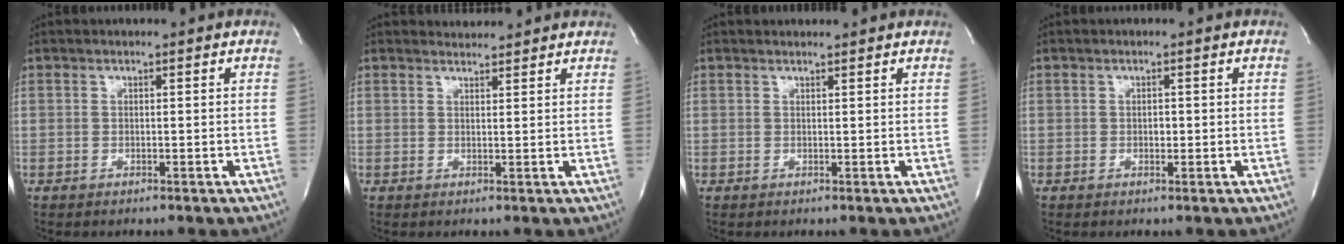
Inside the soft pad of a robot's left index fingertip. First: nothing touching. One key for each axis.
{"total": 2.7, "fx": 2.7, "fy": 0.4, "fz": -0.2, "tx": -0.010, "ty": 0.013, "tz": 0.039}
{"total": 1.8, "fx": 1.8, "fy": 0.1, "fz": 0.1, "tx": -0.012, "ty": 0.010, "tz": 0.026}
{"total": 0.8, "fx": 0.0, "fy": 0.5, "fz": 0.6, "tx": -0.009, "ty": 0.001, "tz": -0.001}